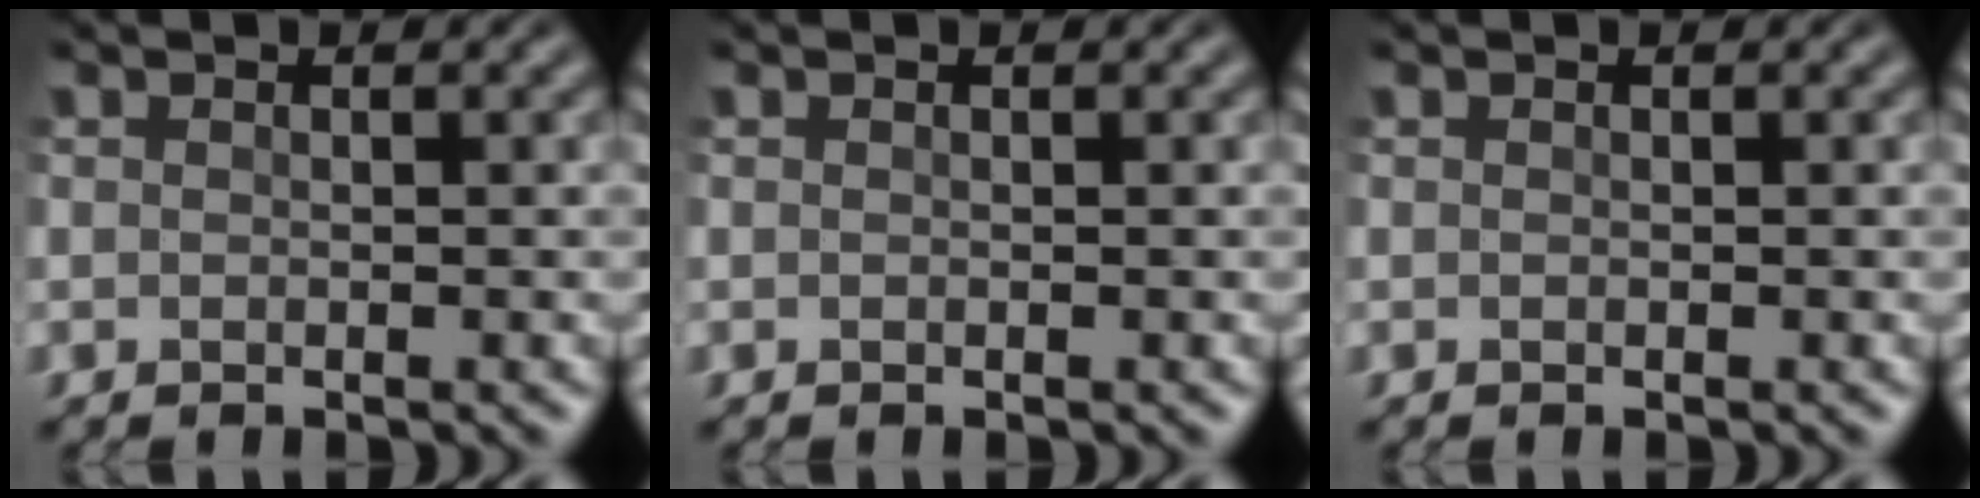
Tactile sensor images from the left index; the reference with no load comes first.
{"total": 0.0}
{"total": 0.0}